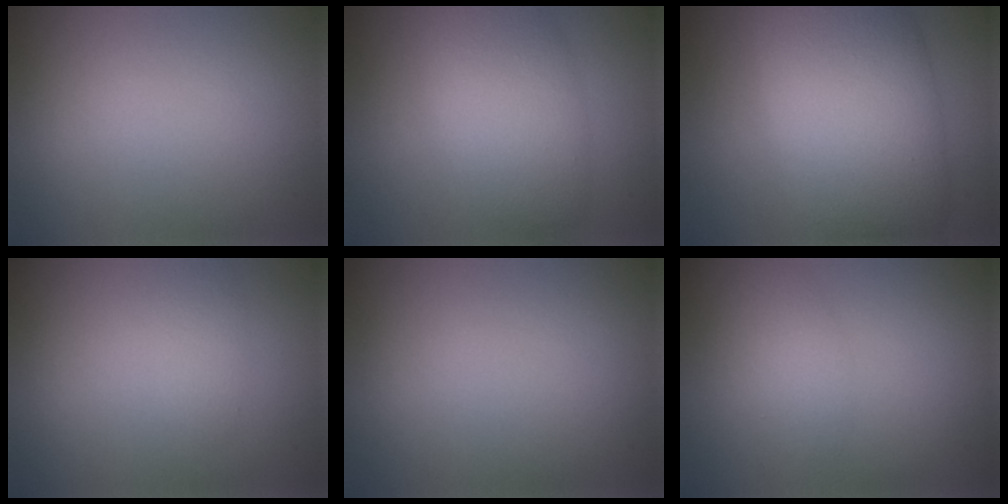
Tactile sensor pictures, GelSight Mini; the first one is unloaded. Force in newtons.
{"total": 6.1, "press": 6.1, "slide": 0.3}
{"total": 12.0, "press": 12.0, "slide": 0.5}
{"total": 1.3, "press": 1.3, "slide": 0.1}
{"total": 0.0}
{"total": 1.8, "press": 1.8, "slide": 0.1}